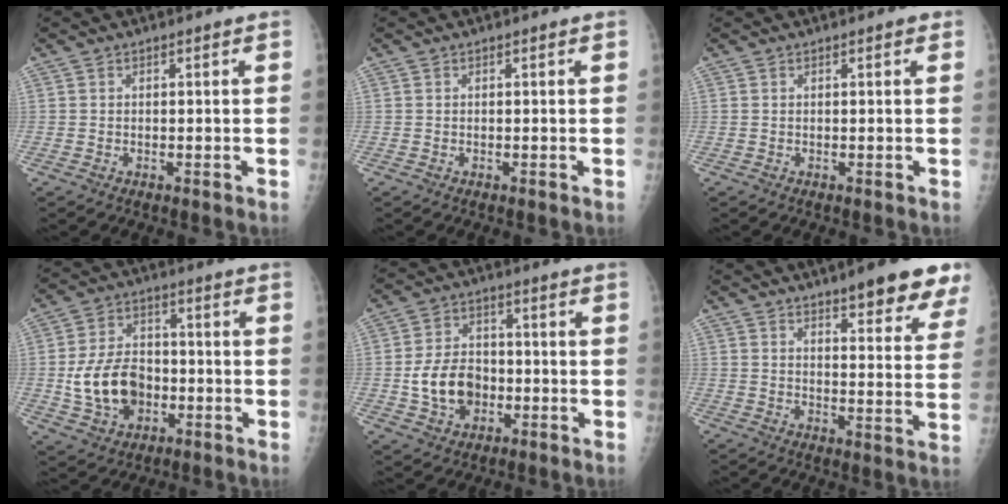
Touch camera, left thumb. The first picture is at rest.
{"total": 0.0}
{"total": 0.7, "force": [0.4, 0.2, 0.6], "torque": [-0.008, 0.001, 0.003]}
{"total": 12.2, "force": [-2.4, 9.0, 7.9], "torque": [-0.121, 0.018, -0.037]}
{"total": 10.1, "force": [-2.1, 7.7, 6.2], "torque": [-0.086, 0.017, -0.035]}
{"total": 15.4, "force": [11.0, 3.5, 10.1], "torque": [-0.099, -0.056, 0.136]}